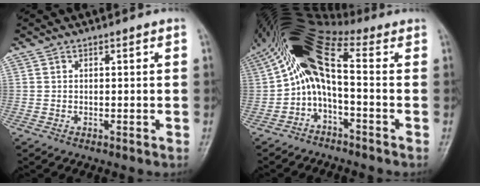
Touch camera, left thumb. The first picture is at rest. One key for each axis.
{"total": 10.7, "fx": -0.4, "fy": 4.1, "fz": 9.9, "tx": -0.186, "ty": 0.065, "tz": -0.024}